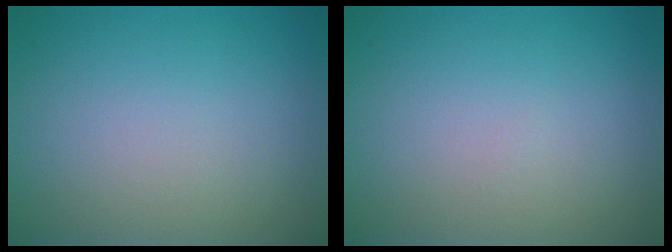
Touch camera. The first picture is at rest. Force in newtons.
{"total": 0.0}